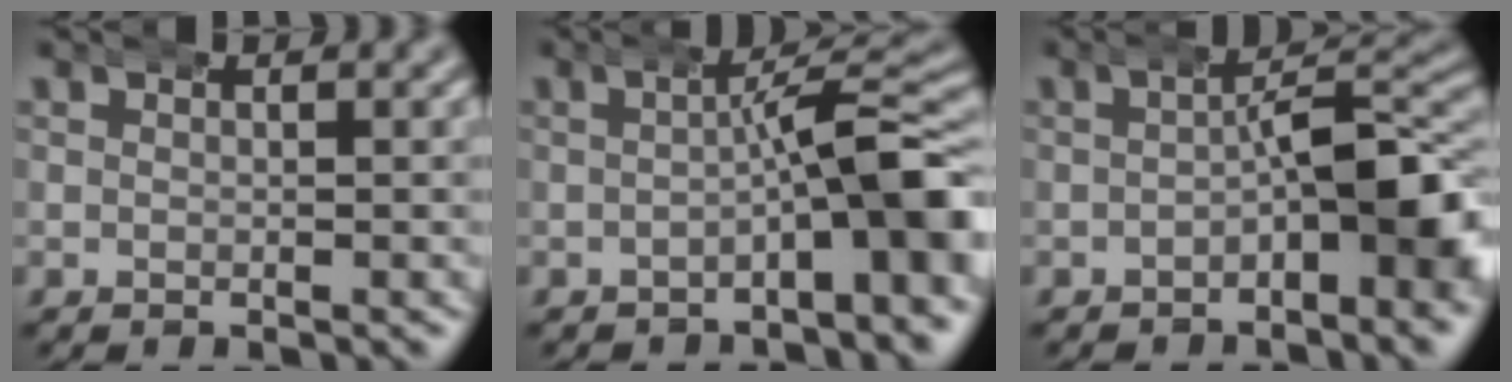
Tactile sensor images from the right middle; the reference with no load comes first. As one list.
[{"total": 5.7, "force": [-1.9, 1.3, 5.2], "torque": [-0.078, 0.003, -0.026]}, {"total": 5.5, "force": [-1.5, 1.7, 5.0], "torque": [-0.068, 0.004, -0.023]}]